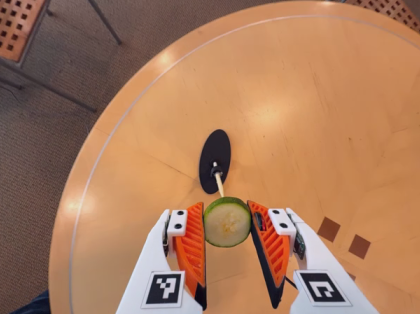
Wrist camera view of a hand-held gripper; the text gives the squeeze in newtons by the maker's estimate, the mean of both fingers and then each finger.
{"total": 9.8, "left": 10.5, "right": 9.2}